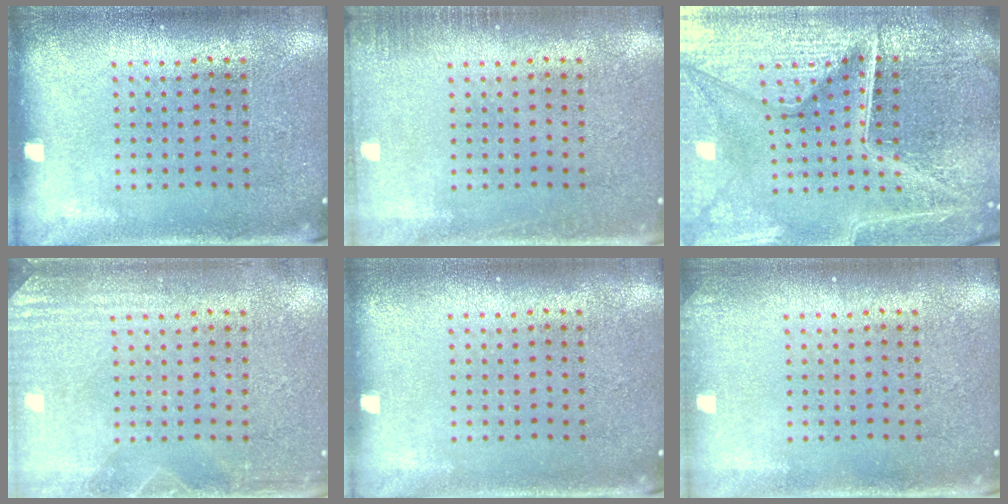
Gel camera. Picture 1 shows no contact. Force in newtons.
{"total": 1.1, "press": 1.1, "slide": 0.2}
{"total": 6.8, "press": 6.0, "slide": 3.2}
{"total": 2.9, "press": 2.9, "slide": 0.5}
{"total": 0.0}
{"total": 0.6, "press": 0.6, "slide": 0.0}